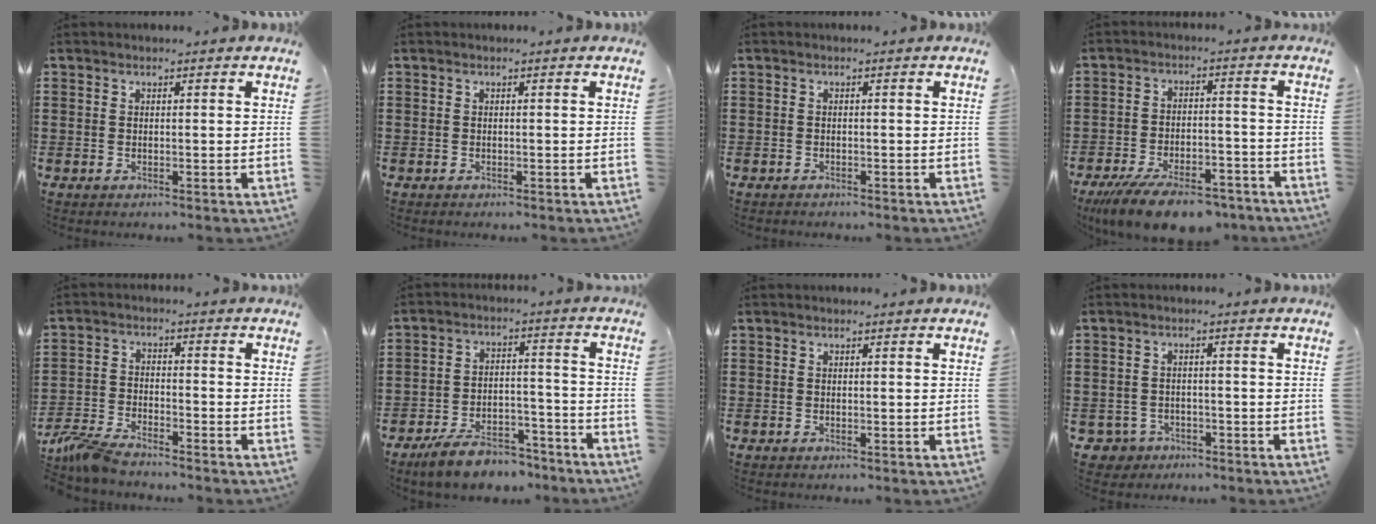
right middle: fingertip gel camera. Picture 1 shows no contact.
{"total": 0.0}
{"total": 0.6, "force": [-0.6, 0.1, 0.1], "torque": [-0.004, -0.003, -0.011]}
{"total": 9.4, "force": [-7.7, 2.2, 4.9], "torque": [-0.097, 0.010, -0.145]}
{"total": 5.0, "force": [-4.6, 0.6, 1.9], "torque": [-0.067, -0.012, -0.099]}
{"total": 7.4, "force": [-6.6, 1.9, 2.5], "torque": [-0.044, 0.017, -0.125]}
{"total": 0.0}
{"total": 2.4, "force": [-2.0, 1.3, 0.2], "torque": [-0.020, -0.004, -0.046]}